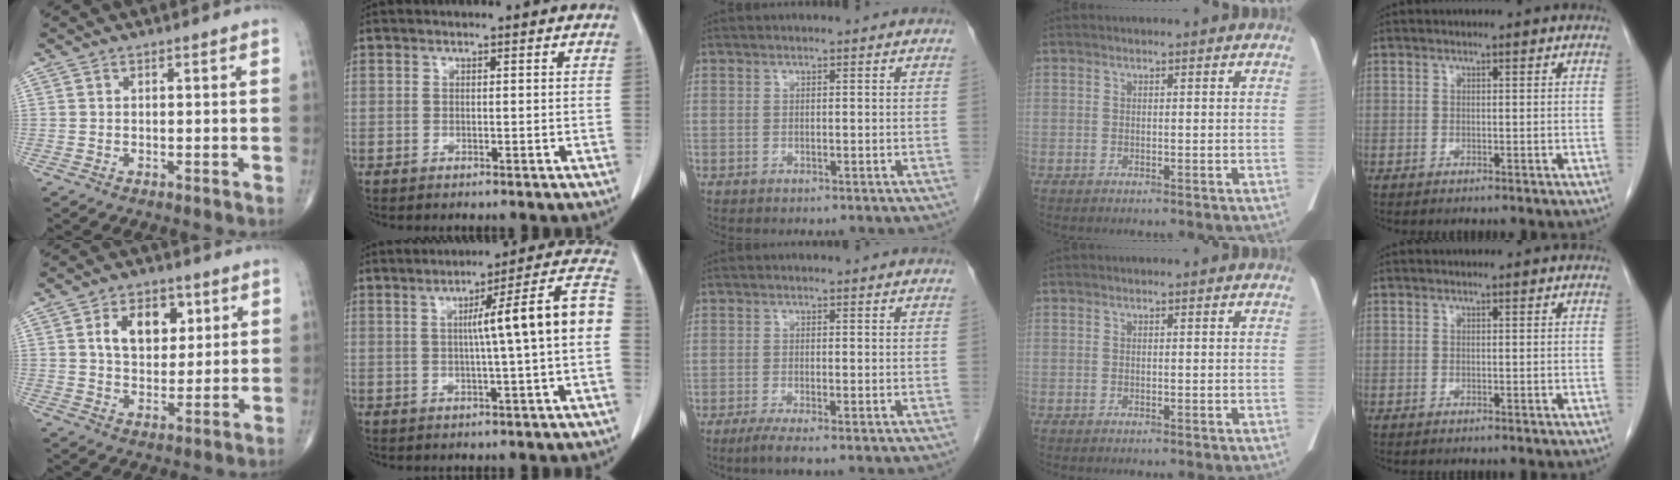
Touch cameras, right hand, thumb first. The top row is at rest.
{"thumb": {"total": 10.4, "force": [3.5, 6.9, 7.0], "torque": [-0.077, -0.008, 0.060]}, "index": {"total": 12.8, "force": [0.3, -0.9, 12.8], "torque": [-0.175, 0.027, -0.003]}, "middle": {"total": 2.3, "force": [-1.5, 0.0, 1.8], "torque": [-0.037, -0.008, -0.030]}}